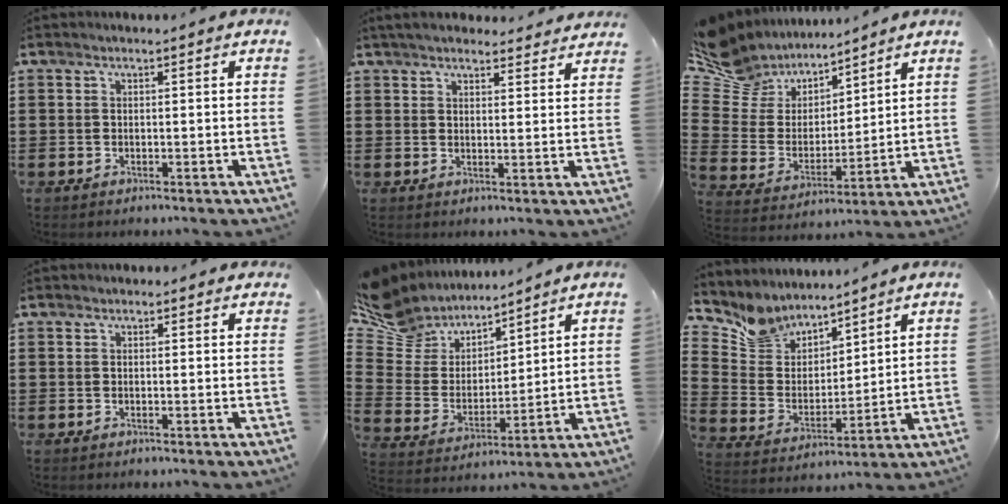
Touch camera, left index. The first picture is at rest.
{"total": 4.0, "force": [3.8, 0.7, 1.1], "torque": [-0.032, -0.007, 0.071]}
{"total": 9.2, "force": [8.0, 4.6, 0.3], "torque": [-0.069, -0.059, 0.153]}
{"total": 0.6, "force": [0.5, 0.4, 0.2], "torque": [0.003, 0.001, 0.007]}
{"total": 8.8, "force": [7.9, 4.0, 0.0], "torque": [-0.062, -0.062, 0.149]}
{"total": 7.0, "force": [6.2, 3.3, -0.2], "torque": [-0.044, -0.045, 0.114]}